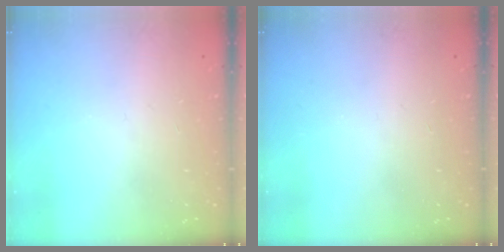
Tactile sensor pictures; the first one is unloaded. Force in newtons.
{"total": 0.0}